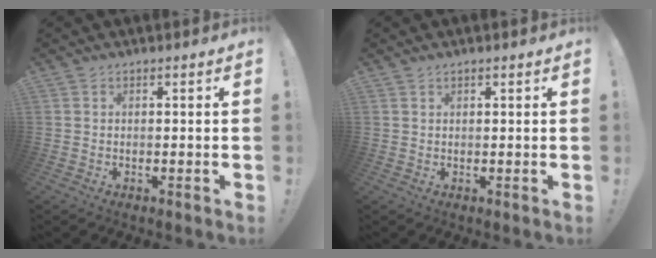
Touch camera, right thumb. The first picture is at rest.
{"total": 0.7, "force": [0.6, 0.2, 0.3], "torque": [-0.012, 0.002, 0.012]}